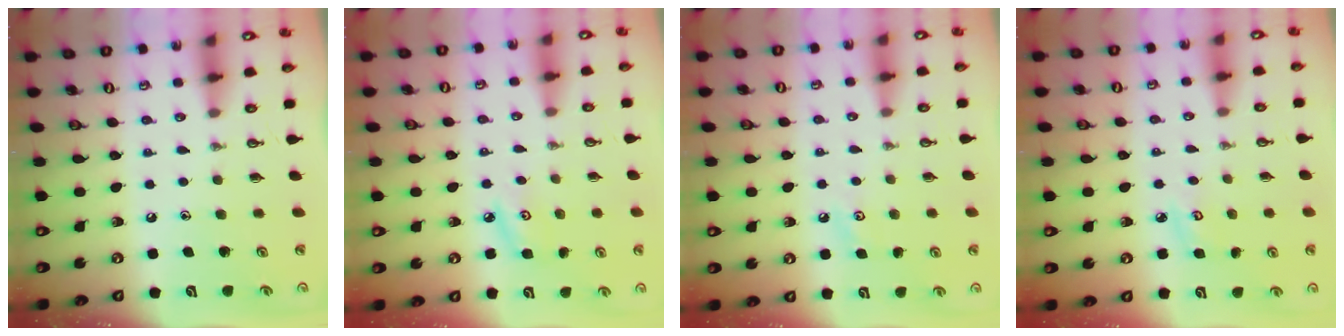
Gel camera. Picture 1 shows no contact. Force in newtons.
{"total": 5.2, "press": 5.1, "slide": 0.6}
{"total": 3.9, "press": 3.9, "slide": 0.4}
{"total": 3.9, "press": 3.9, "slide": 0.4}